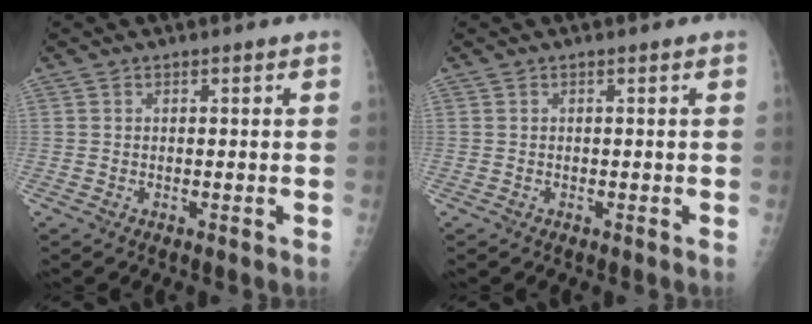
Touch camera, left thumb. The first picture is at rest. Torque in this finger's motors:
{"motor_torque": [0.02, 0.01, 0.00, 0.00, 0.01]}